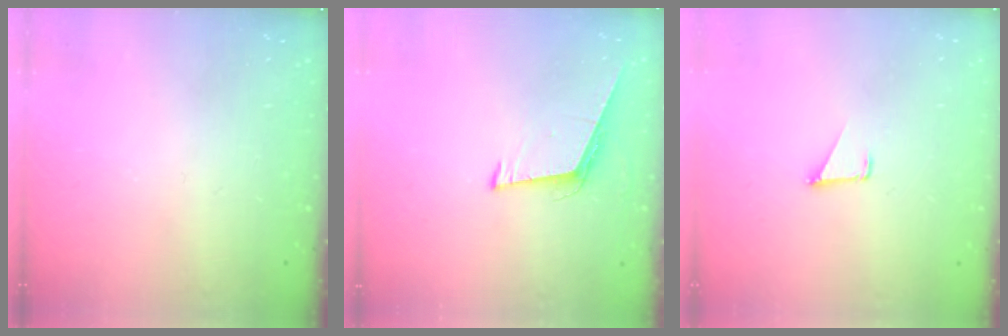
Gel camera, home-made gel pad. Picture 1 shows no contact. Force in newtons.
{"total": 5.7, "press": 5.1, "slide": 2.6}
{"total": 1.0, "press": 1.0, "slide": 0.1}